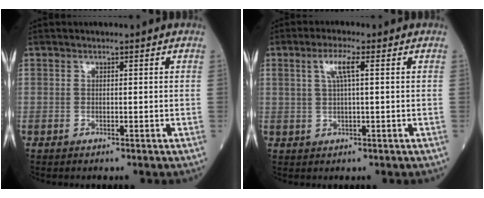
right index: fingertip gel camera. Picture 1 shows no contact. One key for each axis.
{"total": 3.8, "fx": 1.3, "fy": 0.3, "fz": 3.5, "tx": -0.076, "ty": 0.010, "tz": 0.025}